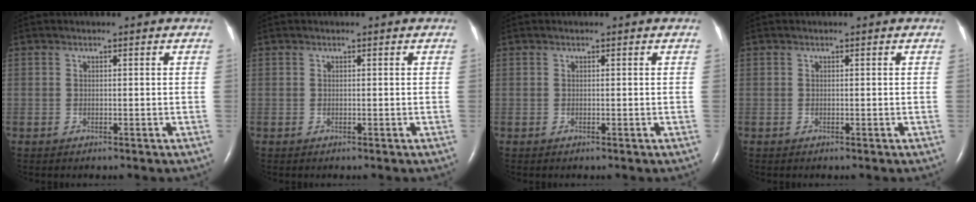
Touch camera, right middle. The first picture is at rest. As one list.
[{"total": 0.0}, {"total": 0.0}, {"total": 0.0}]